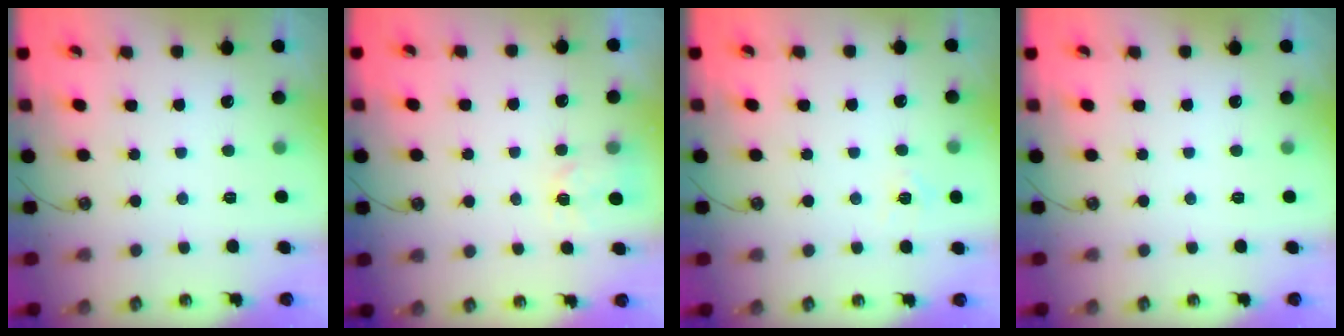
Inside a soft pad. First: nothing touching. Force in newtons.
{"total": 3.1, "press": 3.1, "slide": 0.4}
{"total": 4.5, "press": 4.5, "slide": 0.4}
{"total": 0.0}